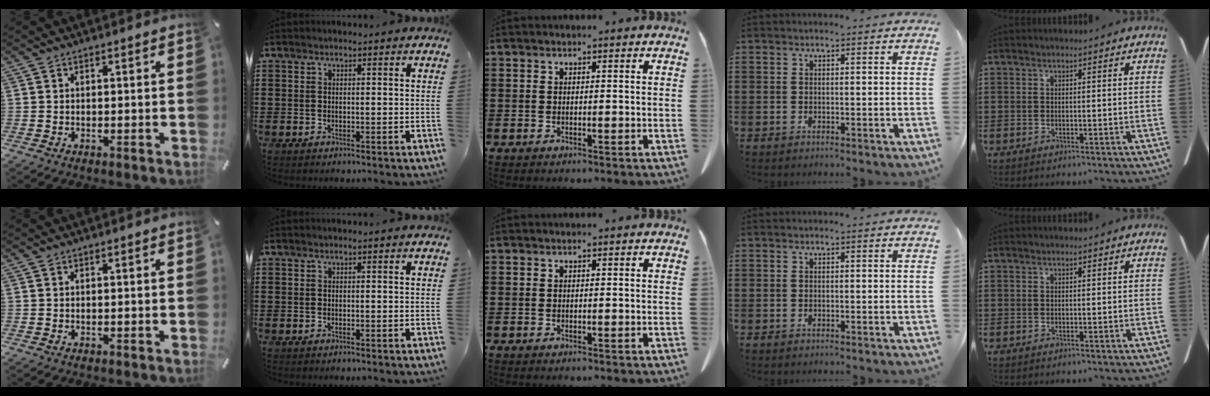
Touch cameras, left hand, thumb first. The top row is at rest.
{}